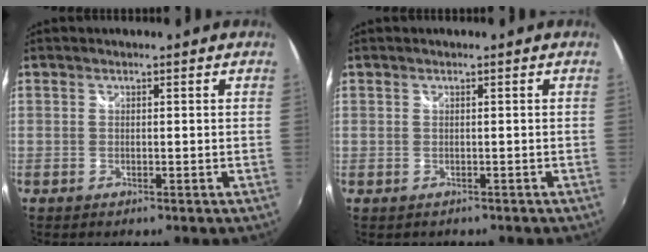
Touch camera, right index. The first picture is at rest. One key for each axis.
{"total": 0.8, "fx": -0.2, "fy": 0.8, "fz": 0.0, "tx": 0.001, "ty": -0.002, "tz": 0.000}